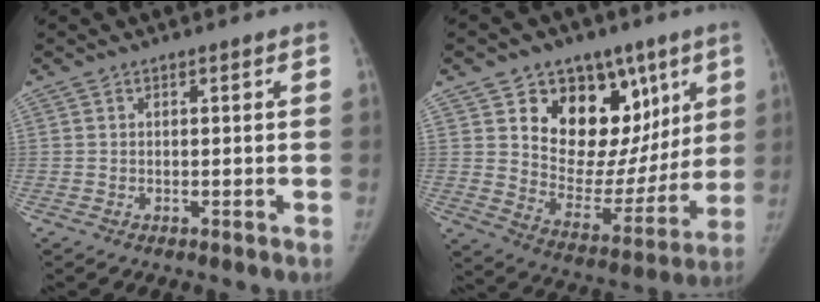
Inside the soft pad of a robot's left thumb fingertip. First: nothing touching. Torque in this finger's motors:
{"motor_torque": [1.52, 1.59, 0.01, -0.08, 0.04]}